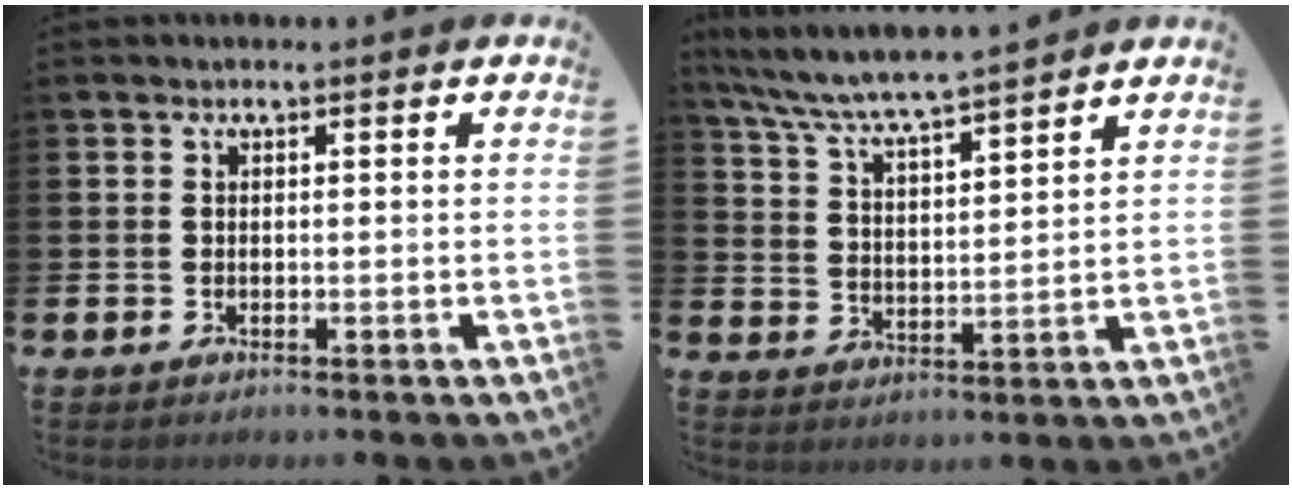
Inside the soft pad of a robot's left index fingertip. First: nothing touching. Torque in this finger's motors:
{"motor_torque": [0.14, -0.78, 0.88, 0.21]}